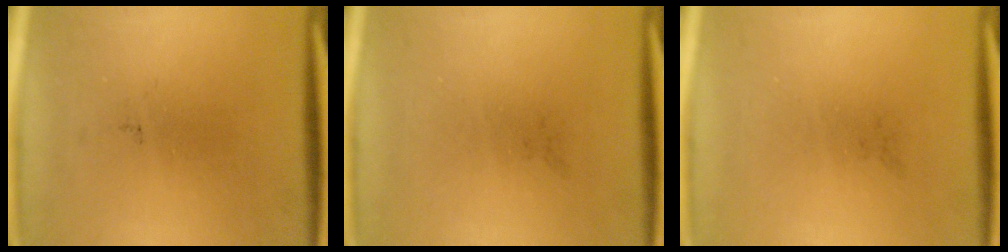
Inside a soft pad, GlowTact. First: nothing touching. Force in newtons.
{"total": 0.0}
{"total": 0.0}